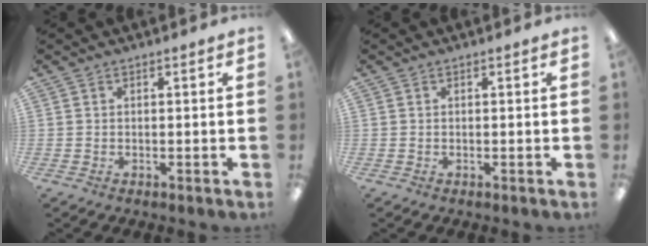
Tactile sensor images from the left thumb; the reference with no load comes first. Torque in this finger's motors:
{"motor_torque": [-0.05, 0.02, 0.00, 0.00, 0.00]}